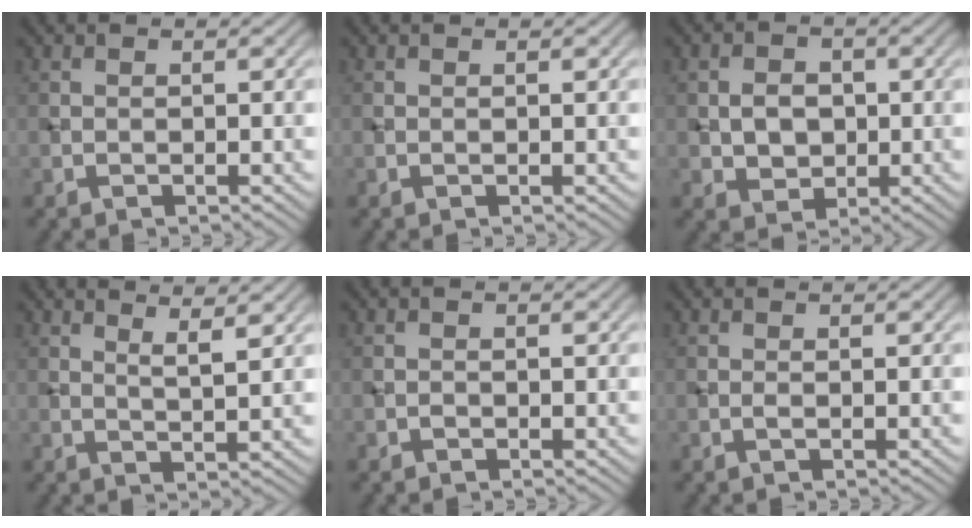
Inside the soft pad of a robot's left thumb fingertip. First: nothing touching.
{"total": 0.0}
{"total": 3.7, "force": [-0.1, 3.0, 2.2], "torque": [-0.044, 0.000, -0.006]}
{"total": 3.5, "force": [2.4, 0.3, 2.5], "torque": [-0.037, -0.003, 0.049]}
{"total": 0.0}
{"total": 0.5, "force": [0.0, -0.1, 0.5], "torque": [-0.013, 0.002, -0.001]}